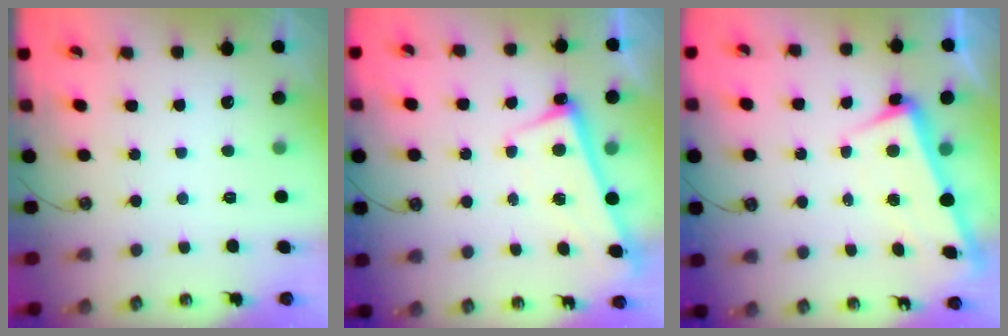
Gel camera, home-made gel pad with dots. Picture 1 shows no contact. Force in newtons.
{"total": 2.7, "press": 2.7, "slide": 0.5}
{"total": 3.0, "press": 2.9, "slide": 0.9}